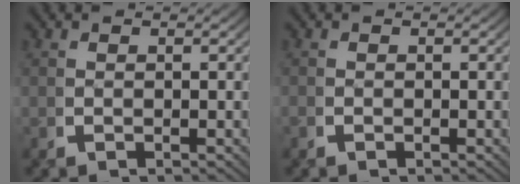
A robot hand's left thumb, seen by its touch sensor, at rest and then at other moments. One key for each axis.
{"total": 0.0}